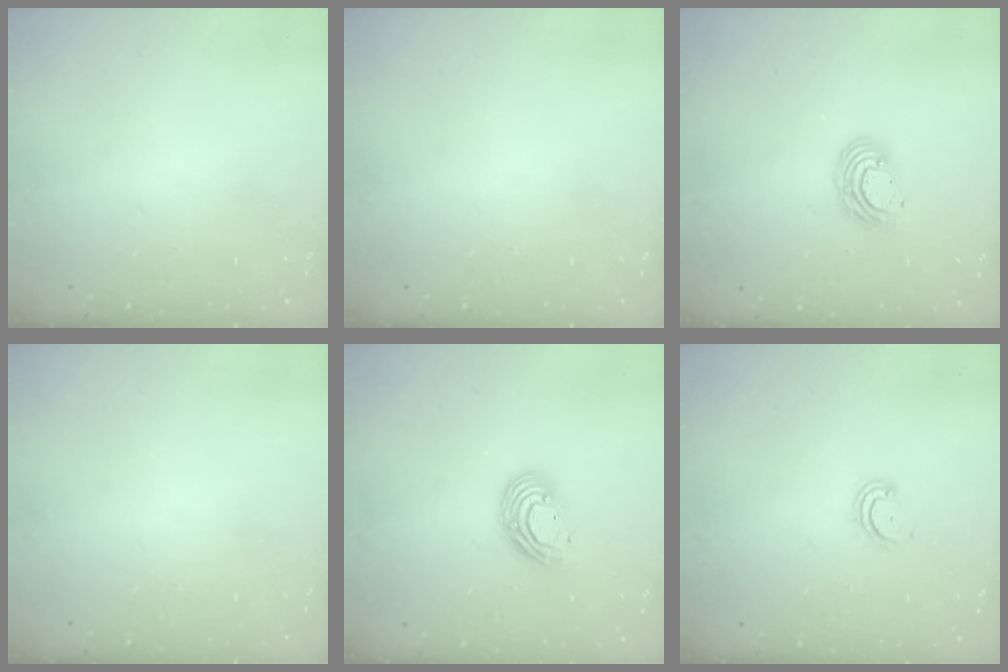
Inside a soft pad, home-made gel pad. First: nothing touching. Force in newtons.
{"total": 0.0}
{"total": 8.3, "press": 8.2, "slide": 1.4}
{"total": 0.0}
{"total": 9.8, "press": 9.8, "slide": 0.6}
{"total": 3.7, "press": 3.7, "slide": 0.3}